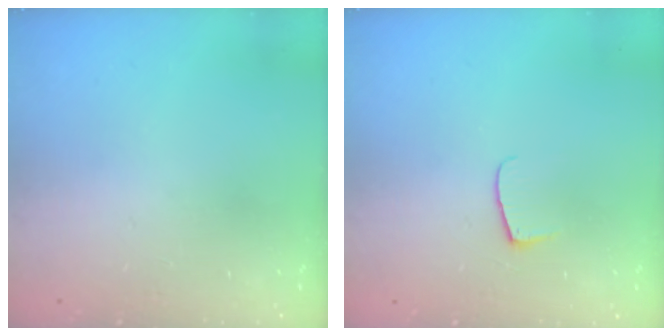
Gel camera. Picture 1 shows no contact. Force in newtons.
{"total": 6.3, "press": 6.2, "slide": 0.8}